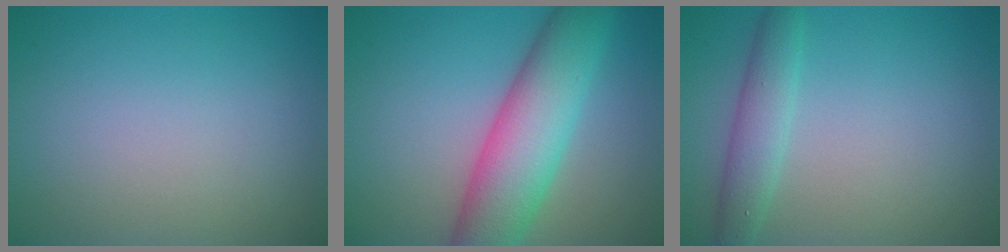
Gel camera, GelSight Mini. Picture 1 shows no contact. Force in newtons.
{"total": 8.5, "press": 8.5, "slide": 0.1}
{"total": 2.9, "press": 2.9, "slide": 0.2}